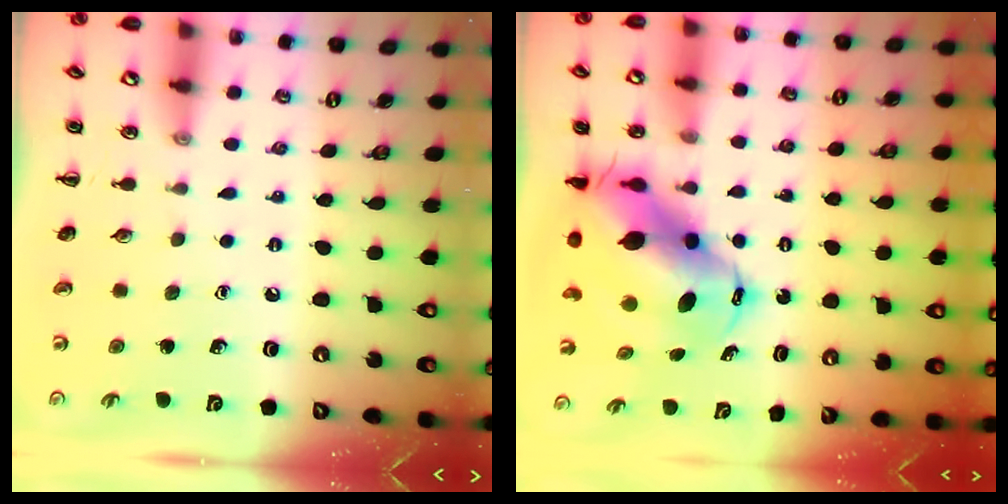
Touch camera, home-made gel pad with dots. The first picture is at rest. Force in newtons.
{"total": 12.7, "press": 12.3, "slide": 3.4}